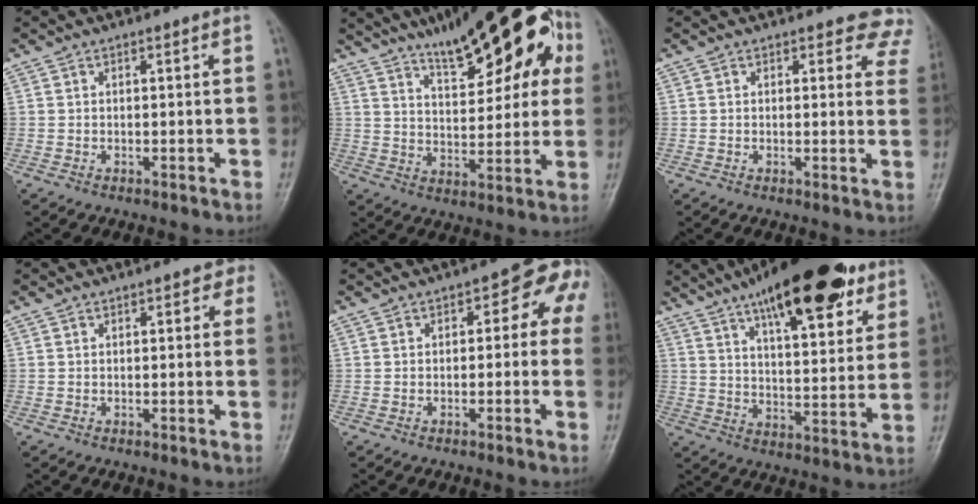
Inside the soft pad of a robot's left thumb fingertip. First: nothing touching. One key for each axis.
{"total": 22.5, "fx": 10.8, "fy": 8.3, "fz": 17.9, "tx": -0.218, "ty": -0.002, "tz": 0.158}
{"total": 6.5, "fx": 5.5, "fy": 3.1, "fz": 1.5, "tx": 0.030, "ty": -0.023, "tz": 0.035}
{"total": 1.7, "fx": 0.4, "fy": 1.2, "fz": 1.2, "tx": 0.009, "ty": 0.006, "tz": -0.006}
{"total": 6.5, "fx": 0.1, "fy": 4.2, "fz": 5.0, "tx": -0.014, "ty": 0.030, "tz": -0.013}
{"total": 23.5, "fx": 14.5, "fy": 8.1, "fz": 16.6, "tx": -0.220, "ty": -0.034, "tz": 0.220}